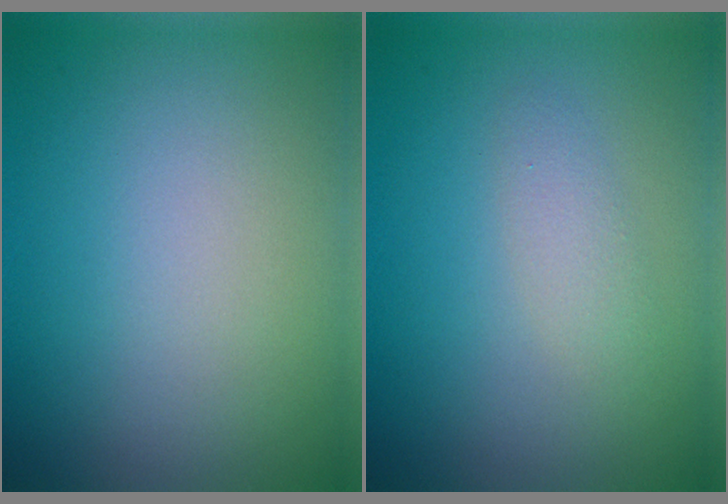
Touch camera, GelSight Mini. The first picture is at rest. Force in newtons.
{"total": 1.4, "press": 1.4, "slide": 0.1}